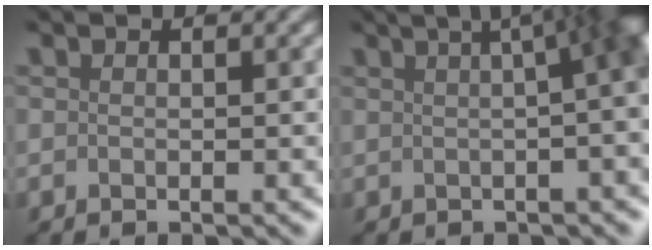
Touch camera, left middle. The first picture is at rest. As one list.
[{"total": 12.8, "force": [2.0, 5.5, 11.4], "torque": [-0.065, 0.070, 0.018]}]